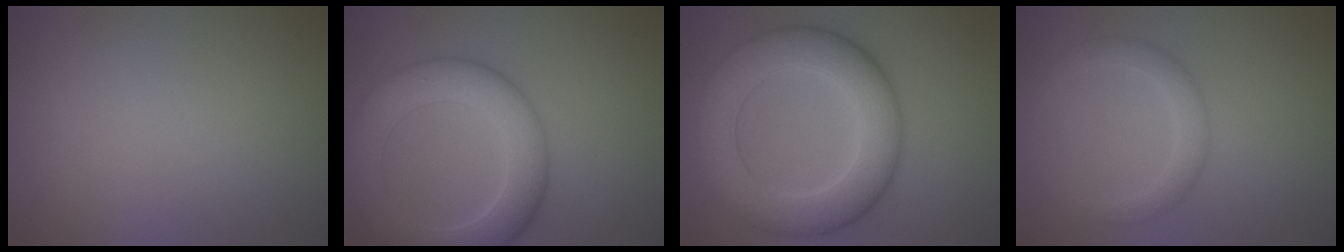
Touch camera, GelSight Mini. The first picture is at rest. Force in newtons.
{"total": 7.4, "press": 7.3, "slide": 0.4}
{"total": 8.9, "press": 8.9, "slide": 0.2}
{"total": 2.4, "press": 2.4, "slide": 0.2}